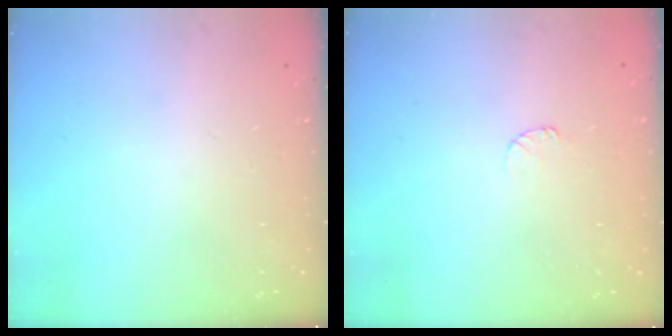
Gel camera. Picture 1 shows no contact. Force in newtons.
{"total": 3.5, "press": 3.5, "slide": 0.4}